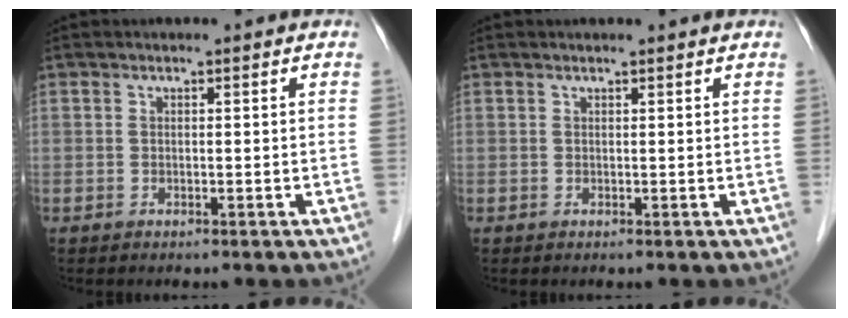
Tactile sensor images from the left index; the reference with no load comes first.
{"total": 1.6, "force": [1.5, 0.0, 0.4], "torque": [-0.009, 0.010, 0.019]}